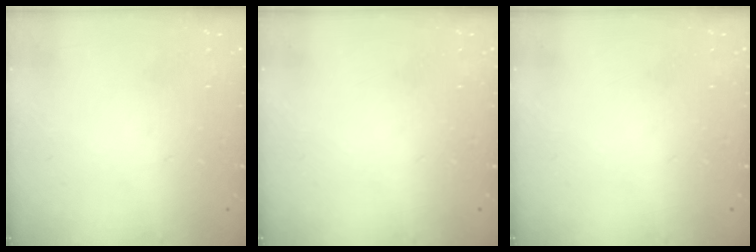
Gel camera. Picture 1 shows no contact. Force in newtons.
{"total": 0.0}
{"total": 0.0}